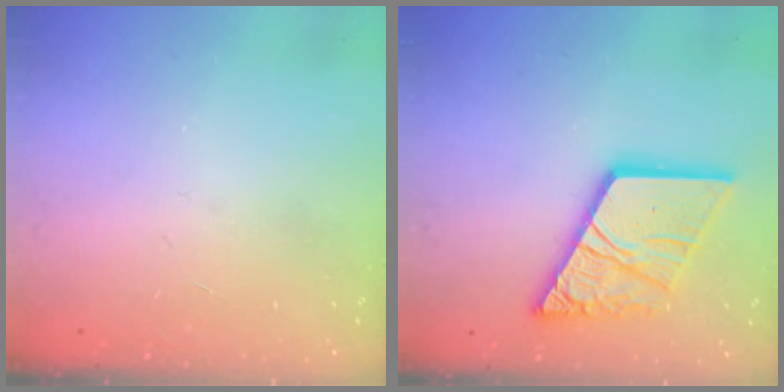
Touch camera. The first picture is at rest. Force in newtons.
{"total": 18.6, "press": 18.5, "slide": 2.2}